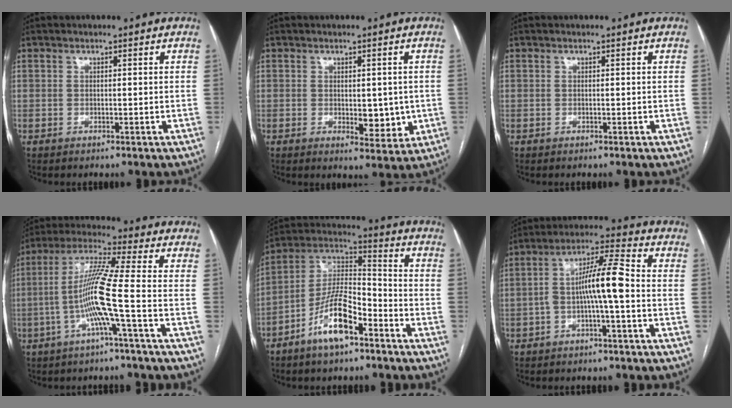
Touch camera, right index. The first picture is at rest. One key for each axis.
{"total": 5.5, "fx": -0.5, "fy": 2.7, "fz": 4.7, "tx": -0.057, "ty": -0.007, "tz": 0.003}
{"total": 0.0}
{"total": 10.4, "fx": -2.9, "fy": -1.4, "fz": 9.9, "tx": -0.201, "ty": 0.007, "tz": -0.061}
{"total": 12.4, "fx": -7.0, "fy": 3.8, "fz": 9.4, "tx": -0.193, "ty": 0.010, "tz": -0.129}
{"total": 8.7, "fx": -1.5, "fy": 0.6, "fz": 8.5, "tx": -0.155, "ty": 0.028, "tz": -0.029}